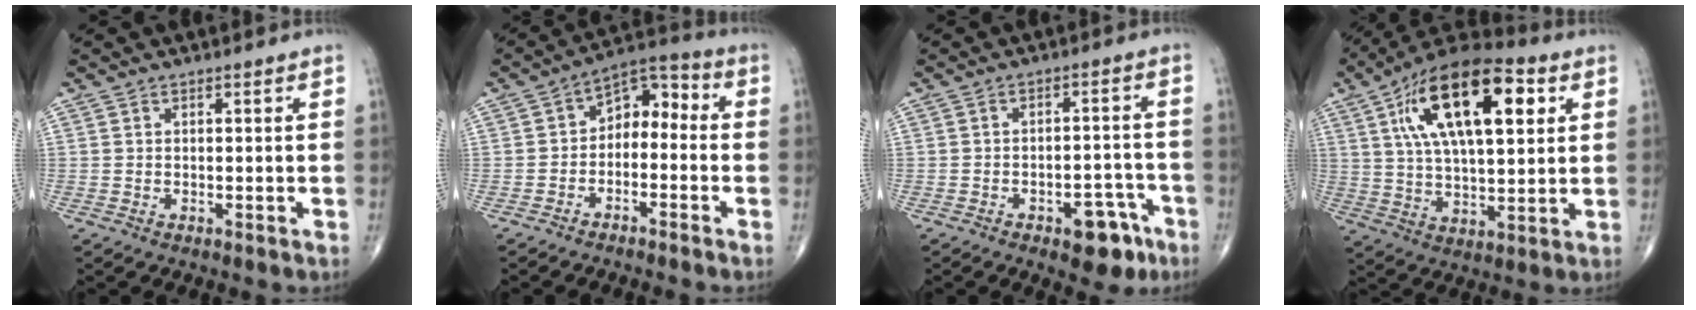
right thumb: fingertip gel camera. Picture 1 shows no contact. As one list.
[{"total": 7.9, "force": [-1.6, 5.3, 5.6], "torque": [-0.056, 0.051, -0.042]}, {"total": 8.3, "force": [-4.6, 4.2, 5.4], "torque": [-0.047, 0.037, -0.057]}, {"total": 22.4, "force": [7.6, 9.8, 18.7], "torque": [-0.307, 0.001, 0.122]}]